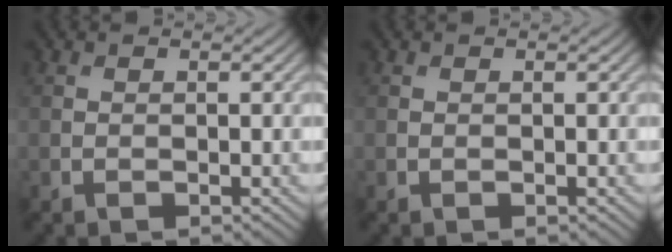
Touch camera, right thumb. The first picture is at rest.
{"total": 0.0}